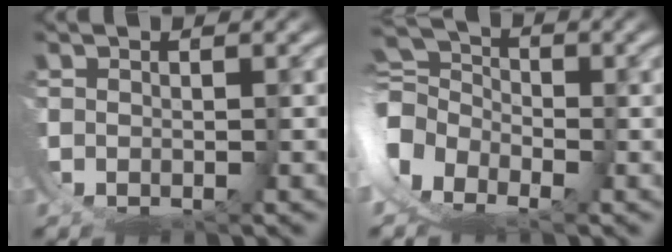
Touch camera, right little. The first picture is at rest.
{"total": 8.8, "force": [-1.3, 7.5, 4.3], "torque": [-0.099, -0.013, -0.036]}